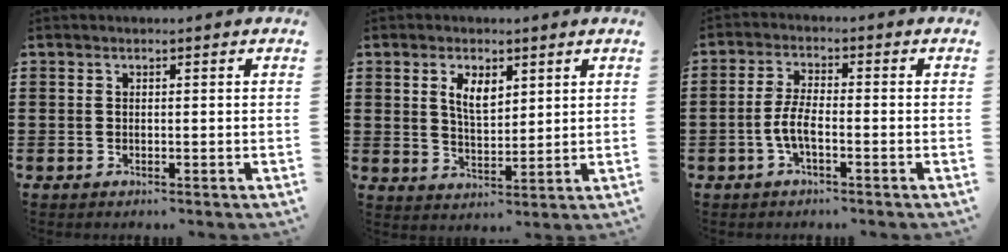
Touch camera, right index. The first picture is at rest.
{"total": 4.3, "force": [1.9, 2.1, 3.2], "torque": [-0.062, 0.006, 0.032]}
{"total": 4.2, "force": [-1.7, 1.2, 3.7], "torque": [-0.092, -0.004, -0.039]}